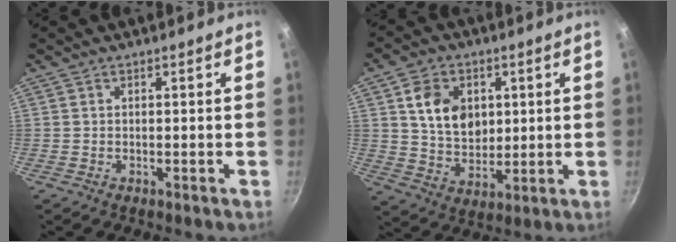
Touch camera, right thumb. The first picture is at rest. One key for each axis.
{"total": 11.1, "fx": 2.9, "fy": 8.5, "fz": 6.5, "tx": -0.083, "ty": -0.012, "tz": 0.055}